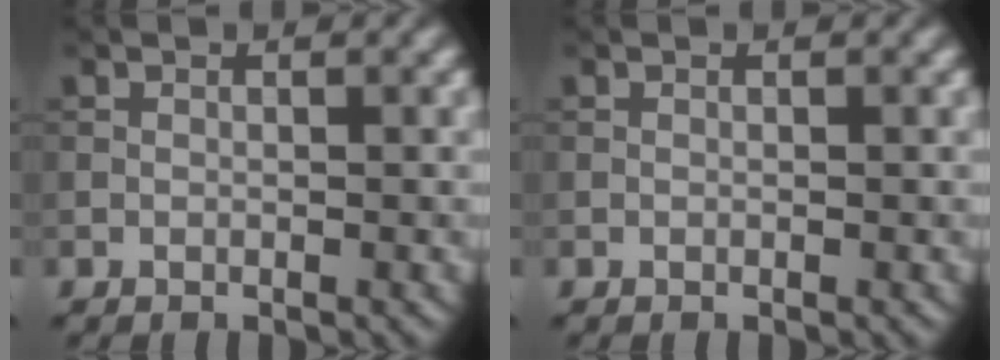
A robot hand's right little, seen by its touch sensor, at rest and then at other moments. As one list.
[{"total": 0.0}]